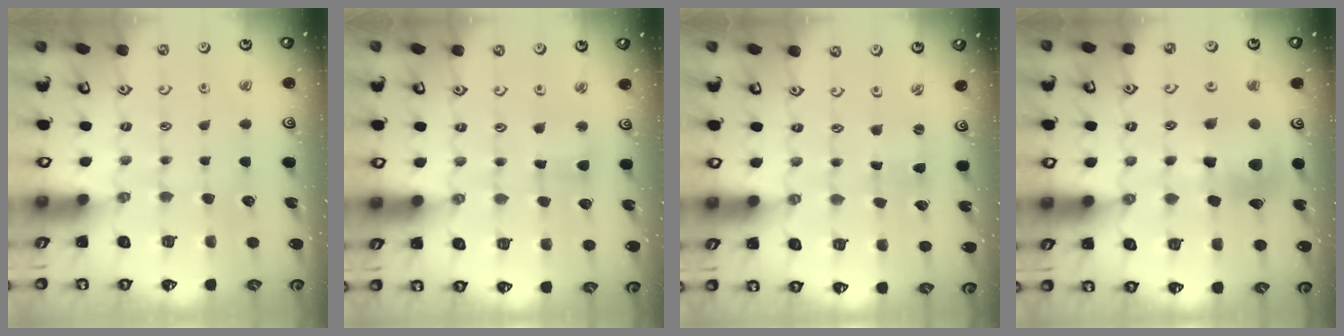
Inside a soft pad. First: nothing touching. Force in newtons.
{"total": 4.3, "press": 4.3, "slide": 0.5}
{"total": 0.0}
{"total": 12.0, "press": 11.9, "slide": 1.7}